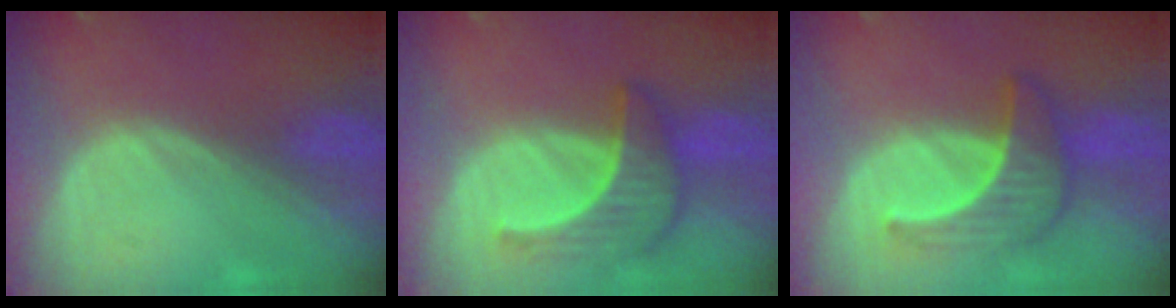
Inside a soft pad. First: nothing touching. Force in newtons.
{"total": 6.4, "press": 6.4, "slide": 0.3}
{"total": 6.6, "press": 6.2, "slide": 2.3}